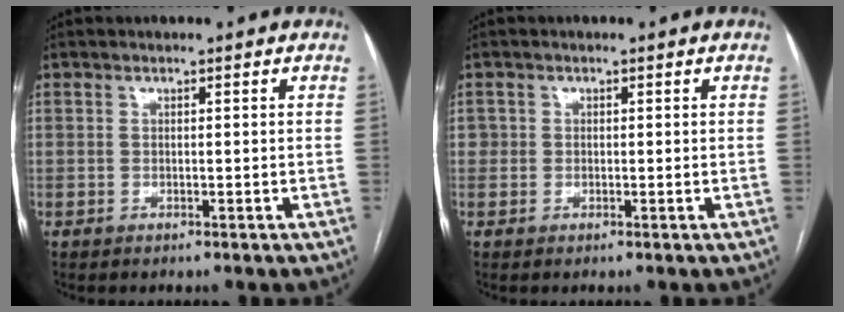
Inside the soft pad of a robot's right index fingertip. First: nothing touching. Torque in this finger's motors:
{"motor_torque": [0.19, 0.14, 0.10, 0.03]}